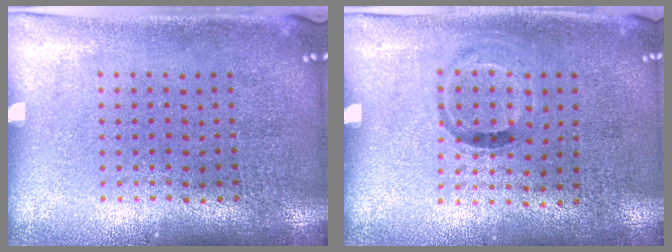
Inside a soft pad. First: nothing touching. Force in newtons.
{"total": 0.8, "press": 0.5, "slide": 0.6}